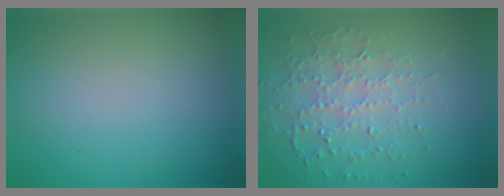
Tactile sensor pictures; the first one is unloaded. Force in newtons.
{"total": 4.5, "press": 3.5, "slide": 2.9}